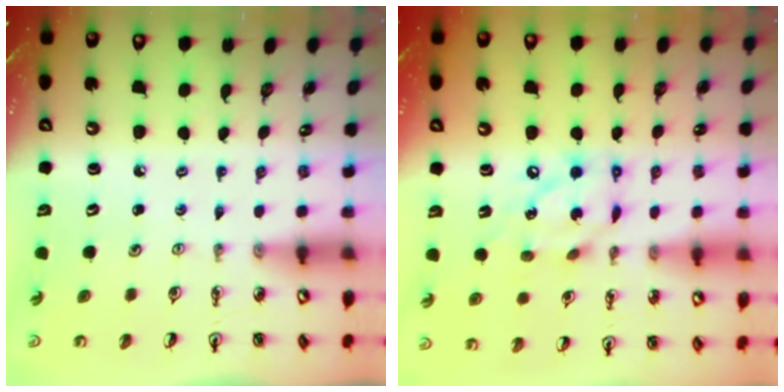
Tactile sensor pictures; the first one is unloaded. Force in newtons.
{"total": 14.0, "press": 14.0, "slide": 0.9}